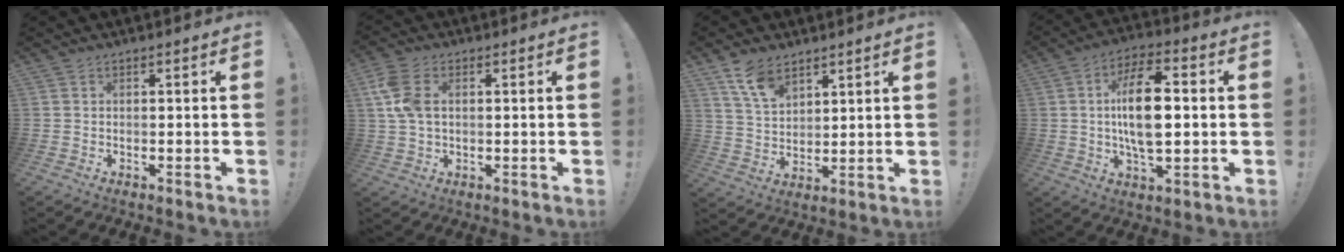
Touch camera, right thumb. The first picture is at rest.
{"total": 7.9, "force": [1.7, 5.1, 5.8], "torque": [-0.127, 0.001, 0.032]}
{"total": 10.0, "force": [6.8, 5.8, 4.3], "torque": [-0.078, -0.035, 0.132]}
{"total": 15.8, "force": [0.9, 7.6, 13.8], "torque": [-0.243, 0.010, 0.010]}